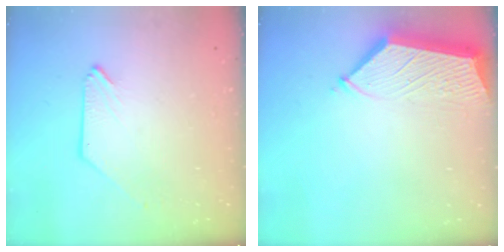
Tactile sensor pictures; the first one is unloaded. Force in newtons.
{"total": 5.6, "press": 5.6, "slide": 0.6}